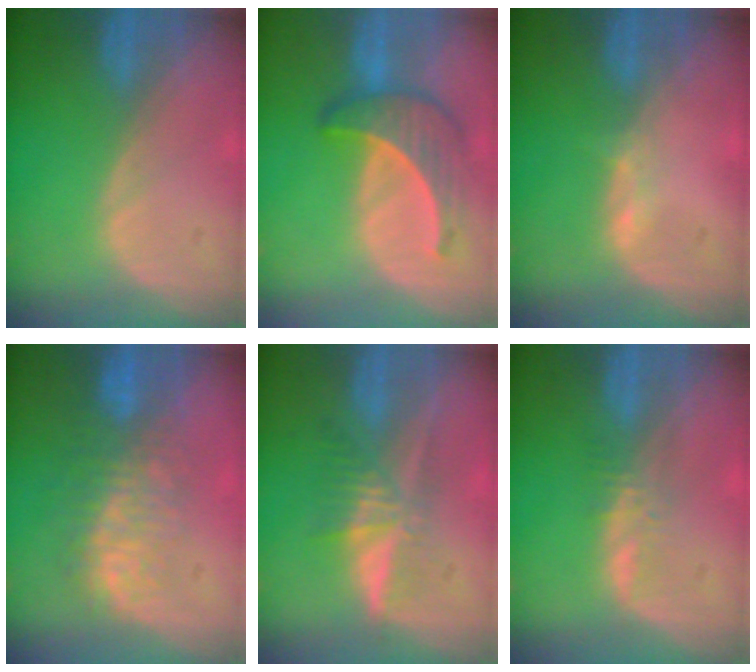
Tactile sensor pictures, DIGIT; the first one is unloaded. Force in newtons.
{"total": 6.4, "press": 6.3, "slide": 0.7}
{"total": 1.0, "press": 0.8, "slide": 0.5}
{"total": 8.7, "press": 7.8, "slide": 3.8}
{"total": 5.4, "press": 5.2, "slide": 1.5}
{"total": 2.2, "press": 2.1, "slide": 0.2}